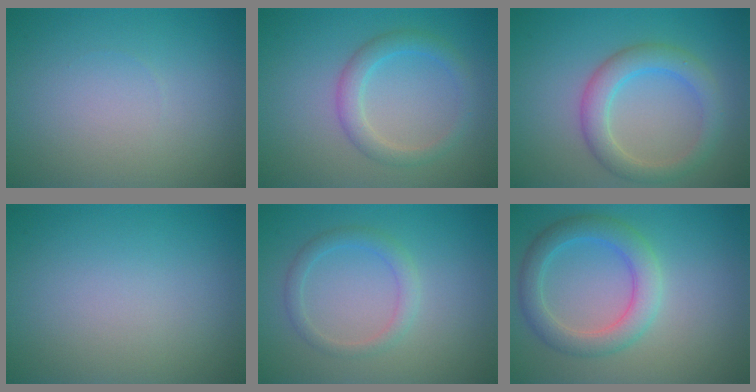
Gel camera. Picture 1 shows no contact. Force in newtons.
{"total": 2.7, "press": 2.7, "slide": 0.1}
{"total": 3.9, "press": 3.9, "slide": 0.1}
{"total": 0.0}
{"total": 2.0, "press": 2.0, "slide": 0.3}
{"total": 4.0, "press": 4.0, "slide": 0.2}